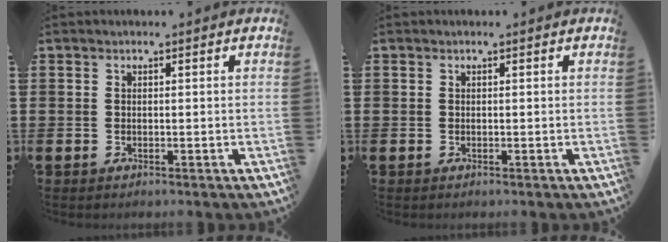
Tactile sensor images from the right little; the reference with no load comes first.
{"total": 0.0}